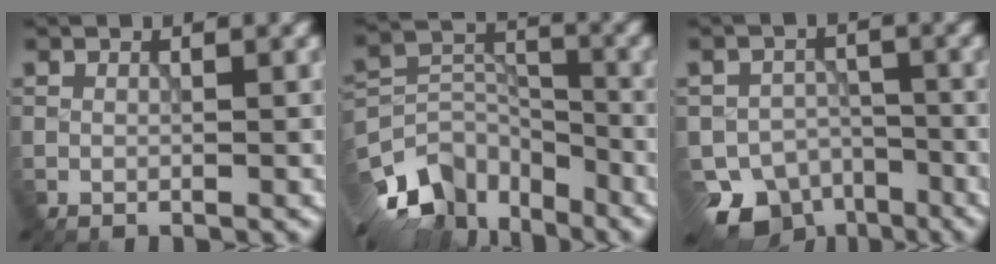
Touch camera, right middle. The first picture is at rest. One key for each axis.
{"total": 10.9, "fx": -7.9, "fy": 6.0, "fz": 4.5, "tx": -0.080, "ty": 0.000, "tz": -0.141}
{"total": 7.9, "fx": -5.7, "fy": 5.0, "fz": 2.1, "tx": -0.011, "ty": -0.018, "tz": -0.080}